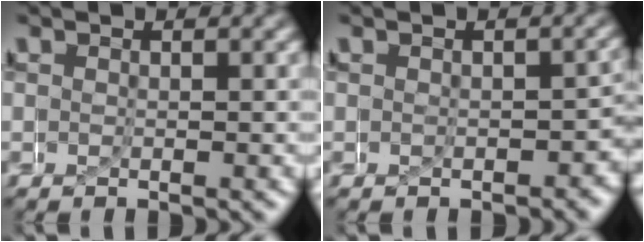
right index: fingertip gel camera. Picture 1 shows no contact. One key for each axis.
{"total": 1.2, "fx": -0.7, "fy": 0.7, "fz": 0.6, "tx": -0.004, "ty": -0.002, "tz": -0.011}